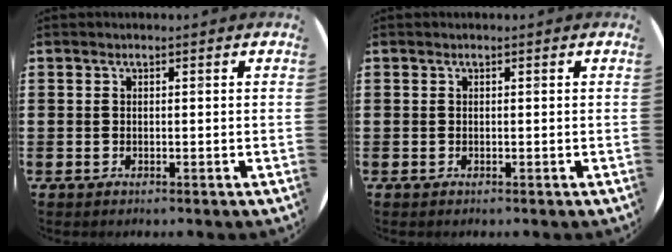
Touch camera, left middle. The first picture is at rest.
{"total": 0.0}